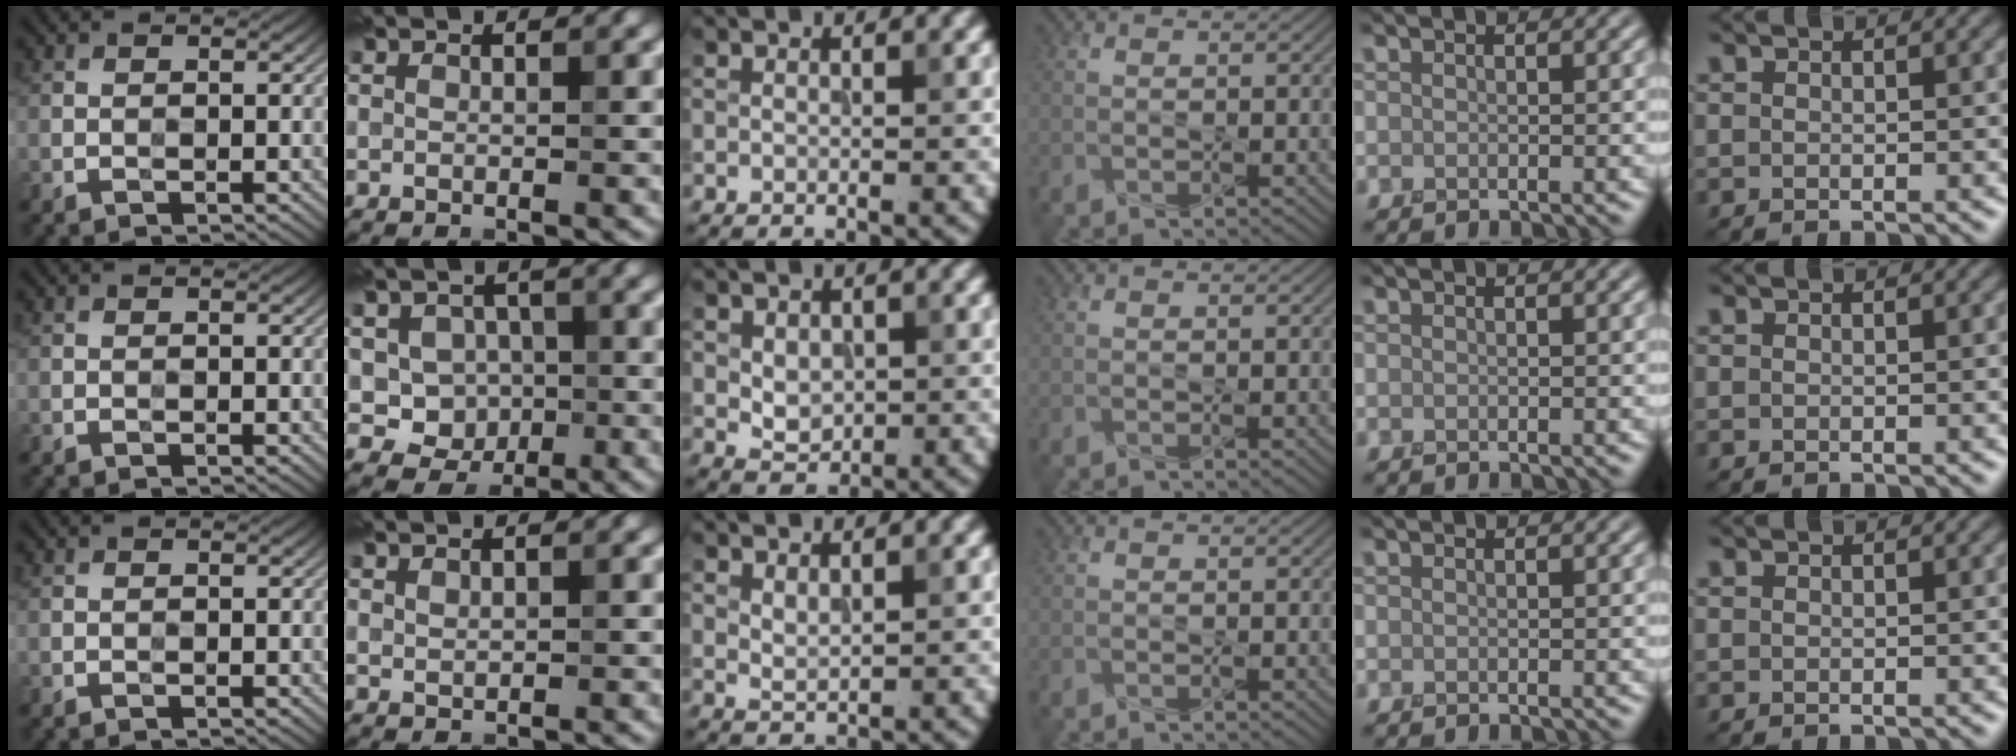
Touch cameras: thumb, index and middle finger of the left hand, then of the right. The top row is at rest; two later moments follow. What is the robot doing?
{"motion": "press", "object": "stapler"}